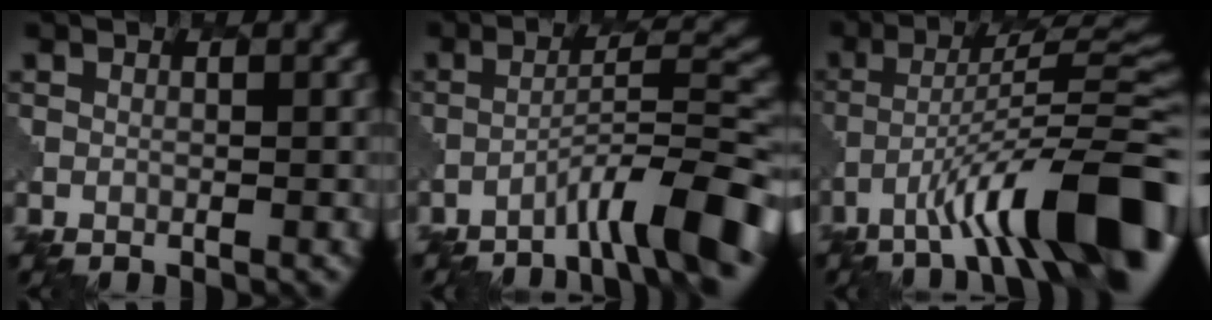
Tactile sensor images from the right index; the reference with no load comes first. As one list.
[{"total": 7.9, "force": [-5.3, 0.9, 5.9], "torque": [-0.084, 0.019, -0.083]}, {"total": 13.3, "force": [-7.3, 2.8, 10.7], "torque": [-0.161, 0.016, -0.113]}]